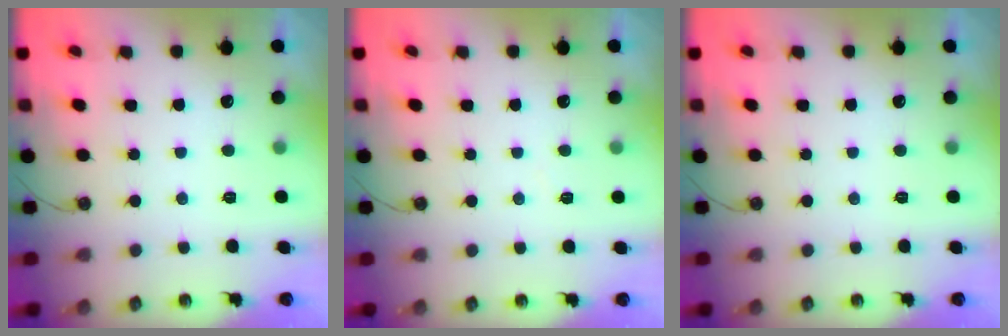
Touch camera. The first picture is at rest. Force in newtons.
{"total": 2.6, "press": 2.6, "slide": 0.4}
{"total": 0.0}